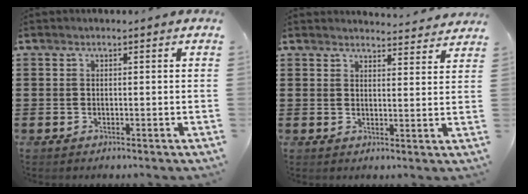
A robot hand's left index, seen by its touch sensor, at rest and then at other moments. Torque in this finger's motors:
{"motor_torque": [2.07, -0.07, -0.02, -0.01]}